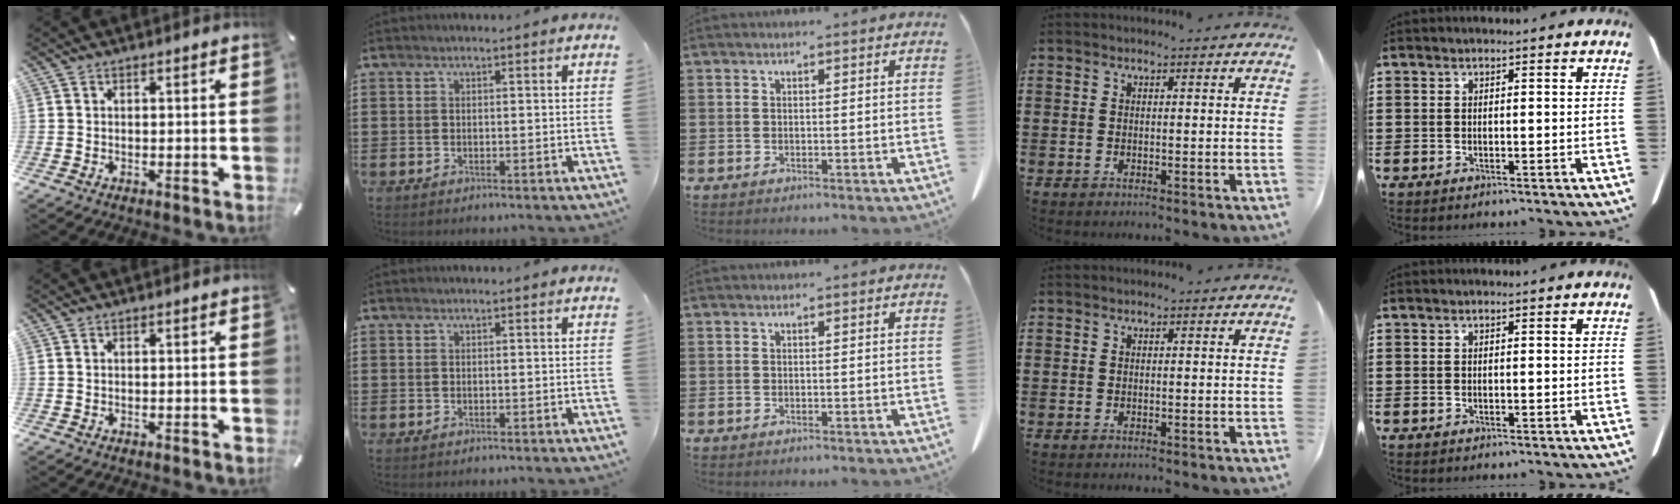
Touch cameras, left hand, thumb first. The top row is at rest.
{}